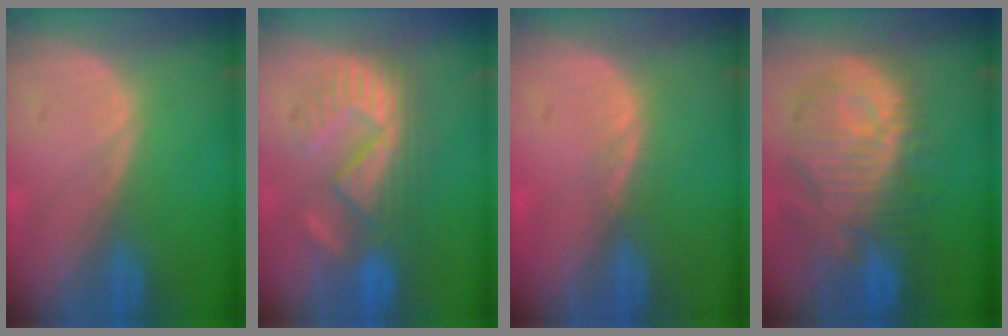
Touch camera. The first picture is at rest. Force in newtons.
{"total": 8.8, "press": 8.7, "slide": 1.5}
{"total": 1.1, "press": 1.0, "slide": 0.5}
{"total": 11.9, "press": 10.8, "slide": 4.9}